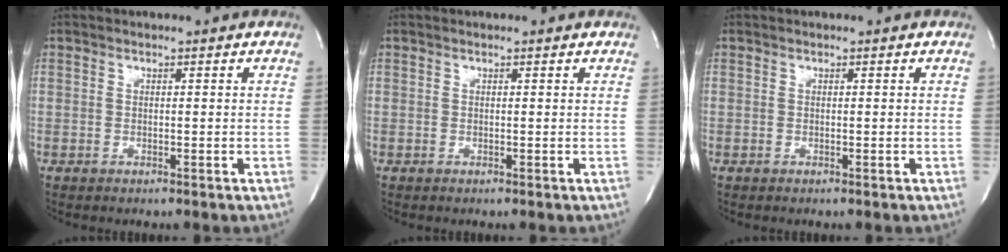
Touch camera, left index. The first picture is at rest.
{"total": 0.8, "force": [0.7, 0.2, 0.1], "torque": [-0.008, 0.005, 0.005]}
{"total": 0.0}